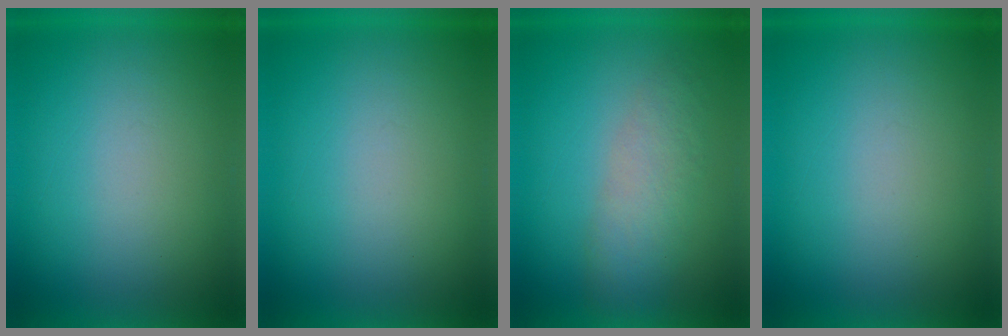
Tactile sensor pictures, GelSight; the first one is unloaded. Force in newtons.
{"total": 0.0}
{"total": 3.0}
{"total": 0.0}